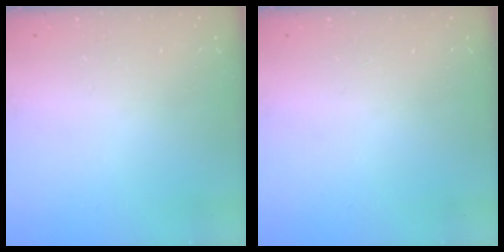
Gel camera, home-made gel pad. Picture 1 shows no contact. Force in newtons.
{"total": 0.0}